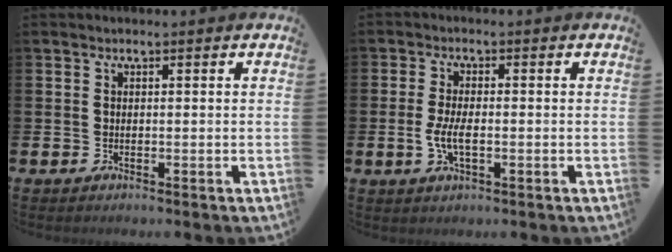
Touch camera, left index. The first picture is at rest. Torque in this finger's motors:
{"motor_torque": [0.49, -0.10, 0.17, 0.11]}